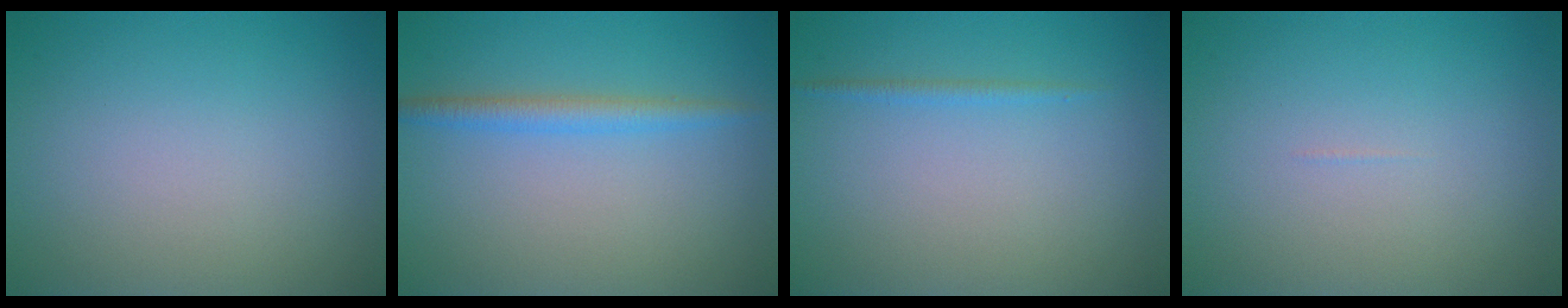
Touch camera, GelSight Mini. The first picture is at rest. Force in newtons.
{"total": 2.1, "press": 2.1, "slide": 0.2}
{"total": 0.8, "press": 0.8, "slide": 0.1}
{"total": 0.0}